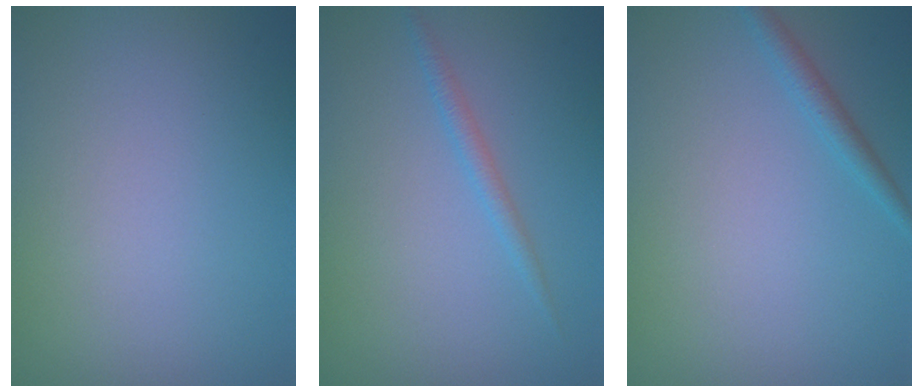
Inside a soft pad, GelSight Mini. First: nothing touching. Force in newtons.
{"total": 1.2, "press": 1.2, "slide": 0.1}
{"total": 1.4, "press": 1.4, "slide": 0.1}